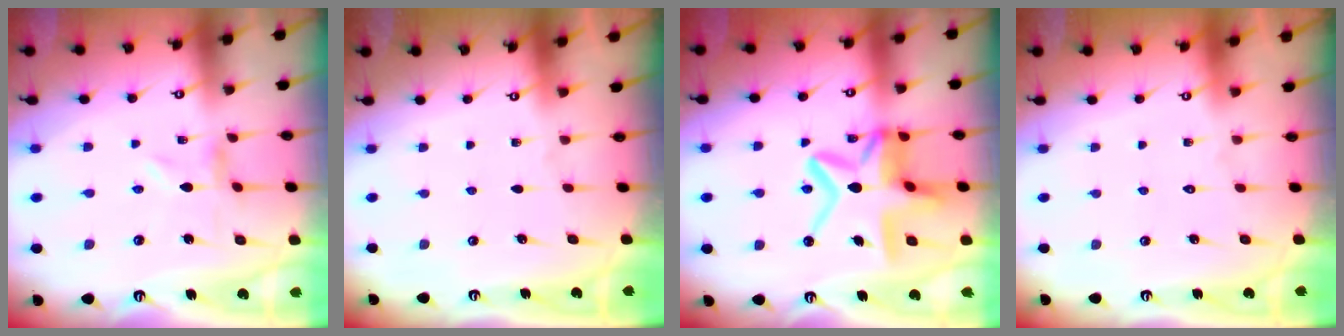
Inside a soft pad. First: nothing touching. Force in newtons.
{"total": 0.0}
{"total": 15.8, "press": 15.7, "slide": 1.6}
{"total": 1.6, "press": 1.6, "slide": 0.1}